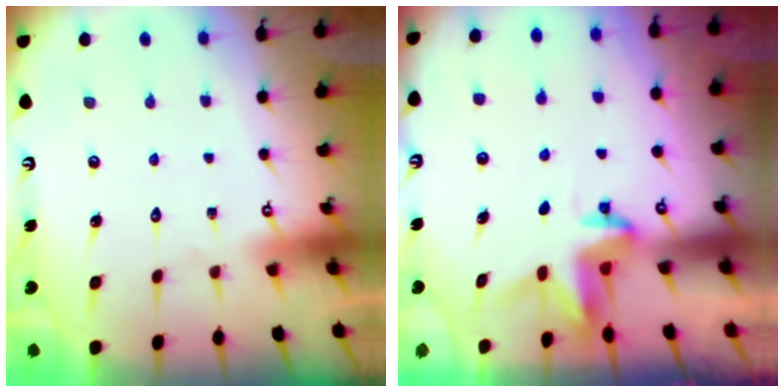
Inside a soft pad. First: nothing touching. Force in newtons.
{"total": 3.8, "press": 3.8, "slide": 0.3}